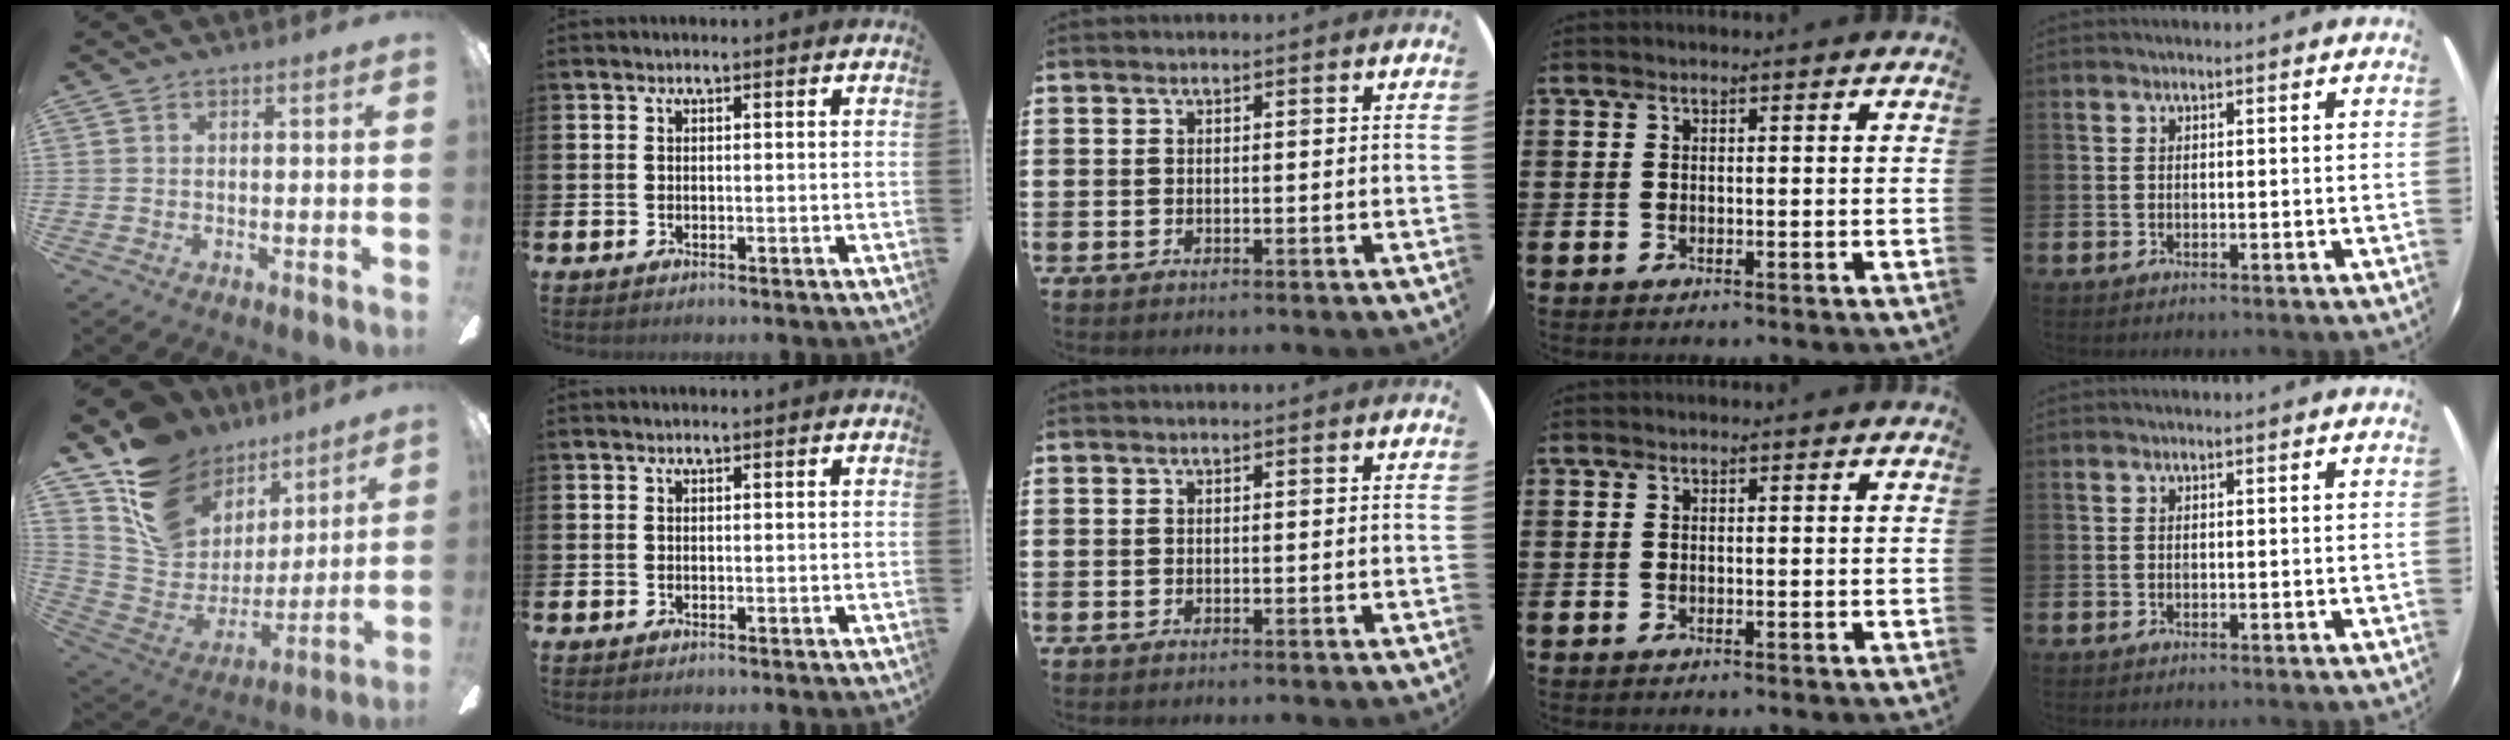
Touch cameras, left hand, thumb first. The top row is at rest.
{"thumb": {"total": 16.9, "force": [9.6, 12.1, 6.7], "torque": [-0.136, -0.056, 0.187]}}